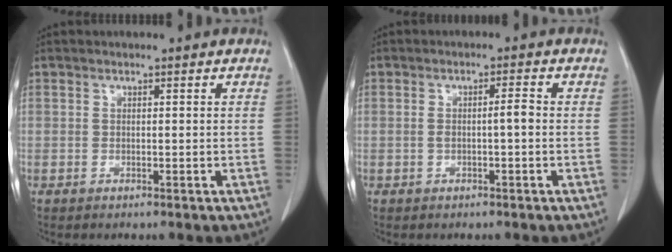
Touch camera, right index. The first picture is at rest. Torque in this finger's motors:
{"motor_torque": [0.19, -0.01, 0.10, 0.03]}